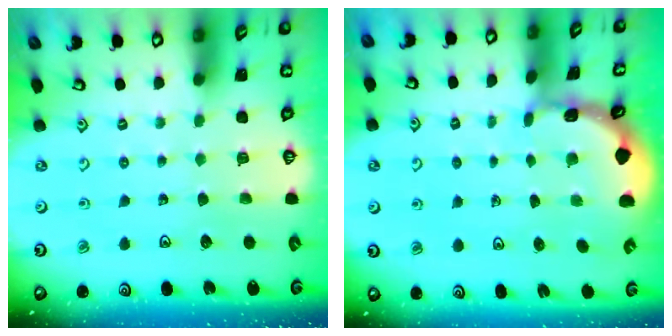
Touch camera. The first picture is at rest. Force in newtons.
{"total": 1.4, "press": 1.4, "slide": 0.1}